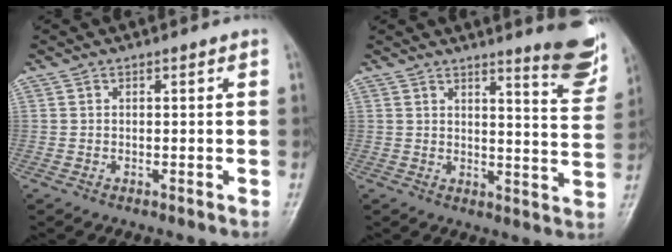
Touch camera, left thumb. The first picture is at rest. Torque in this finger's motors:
{"motor_torque": [0.35, 0.16, 0.06, -0.42, 0.06]}